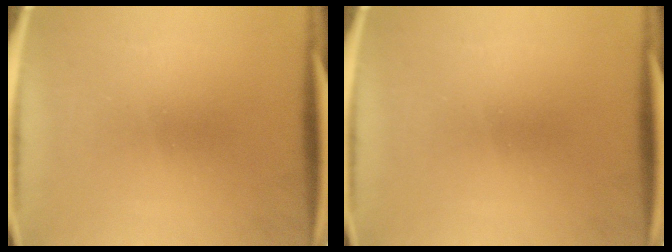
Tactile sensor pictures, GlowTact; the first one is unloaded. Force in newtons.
{"total": 0.0}